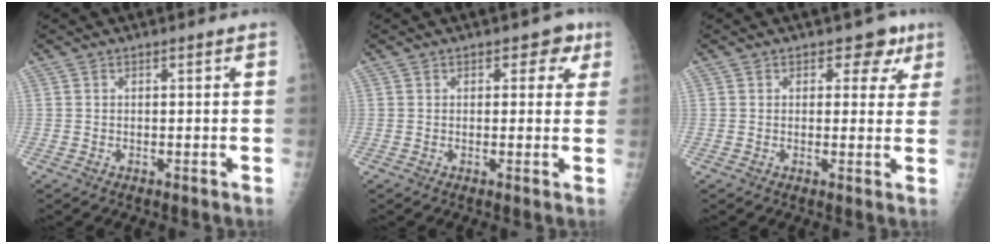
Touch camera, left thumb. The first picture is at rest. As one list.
[{"total": 4.0, "force": [1.9, 2.9, 2.1], "torque": [0.012, -0.002, 0.014]}, {"total": 5.3, "force": [3.0, 3.9, 2.2], "torque": [0.017, -0.006, 0.030]}]